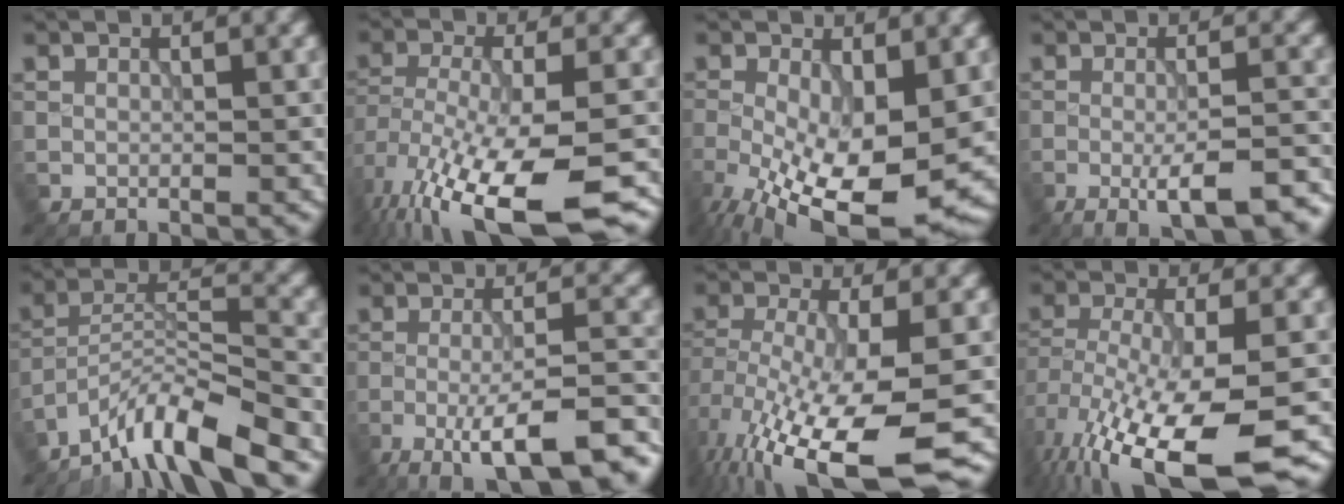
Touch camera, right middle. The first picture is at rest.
{"total": 16.8, "force": [-10.5, 6.8, 11.2], "torque": [-0.204, -0.044, -0.129]}
{"total": 13.2, "force": [-4.5, 5.6, 11.0], "torque": [-0.208, -0.043, -0.063]}
{"total": 7.3, "force": [-3.4, 1.8, 6.2], "torque": [-0.097, -0.005, -0.049]}
{"total": 8.2, "force": [-6.7, 1.2, 4.6], "torque": [-0.073, 0.005, -0.130]}
{"total": 10.8, "force": [-6.0, 2.5, 8.6], "torque": [-0.136, -0.003, -0.096]}
{"total": 13.1, "force": [-6.7, 4.1, 10.5], "torque": [-0.227, -0.041, -0.097]}
{"total": 15.4, "force": [-9.1, 5.7, 11.0], "torque": [-0.223, -0.044, -0.123]}